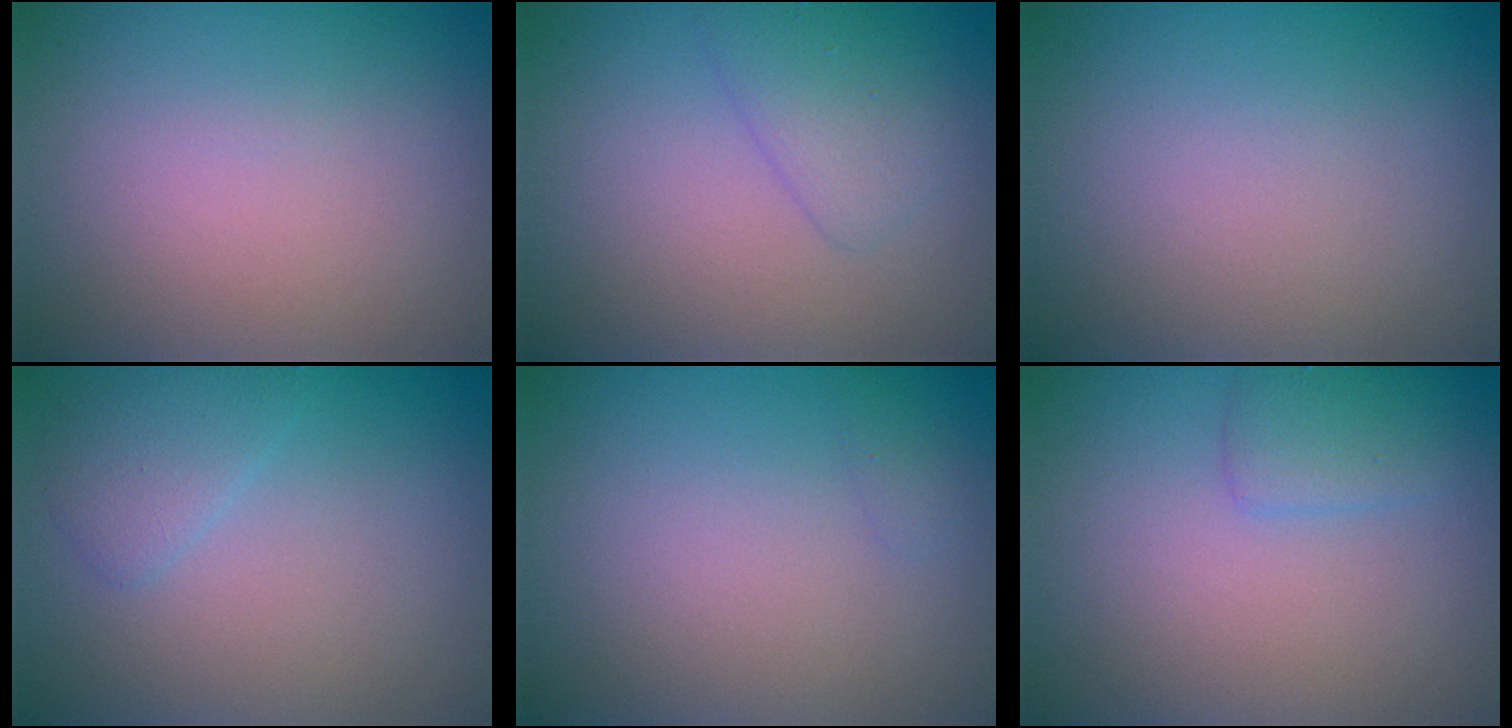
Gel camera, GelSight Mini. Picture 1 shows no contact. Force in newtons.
{"total": 2.2, "press": 2.2, "slide": 0.1}
{"total": 0.0}
{"total": 1.8, "press": 1.8, "slide": 0.1}
{"total": 0.6, "press": 0.6, "slide": 0.0}
{"total": 1.8, "press": 1.8, "slide": 0.2}